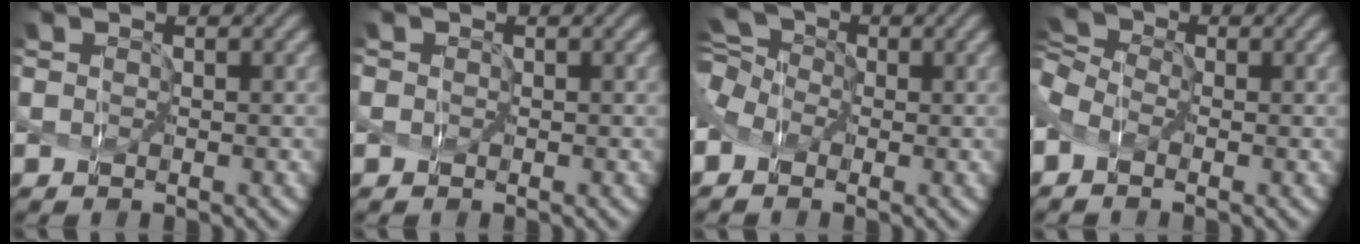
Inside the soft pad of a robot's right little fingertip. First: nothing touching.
{"total": 0.6, "force": [0.1, 0.5, 0.2], "torque": [0.006, 0.004, -0.007]}
{"total": 4.5, "force": [-1.2, 3.3, 2.8], "torque": [-0.087, 0.004, -0.026]}
{"total": 3.2, "force": [-1.0, 2.2, 2.0], "torque": [-0.055, 0.010, -0.034]}